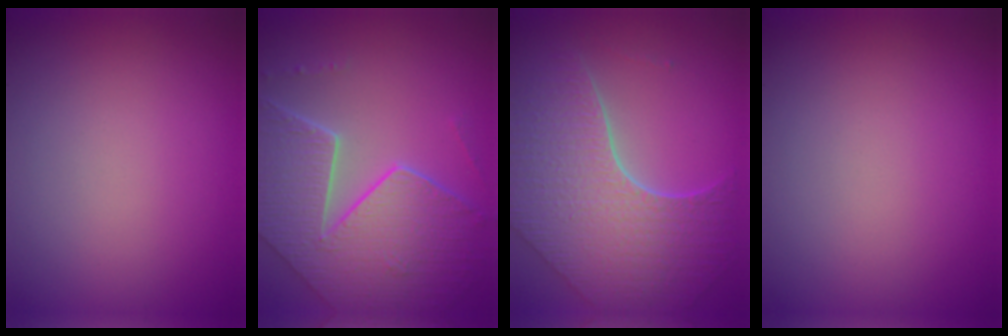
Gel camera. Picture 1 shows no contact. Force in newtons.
{"total": 8.2, "press": 5.8, "slide": 5.8}
{"total": 8.6, "press": 6.4, "slide": 5.8}
{"total": 0.0}